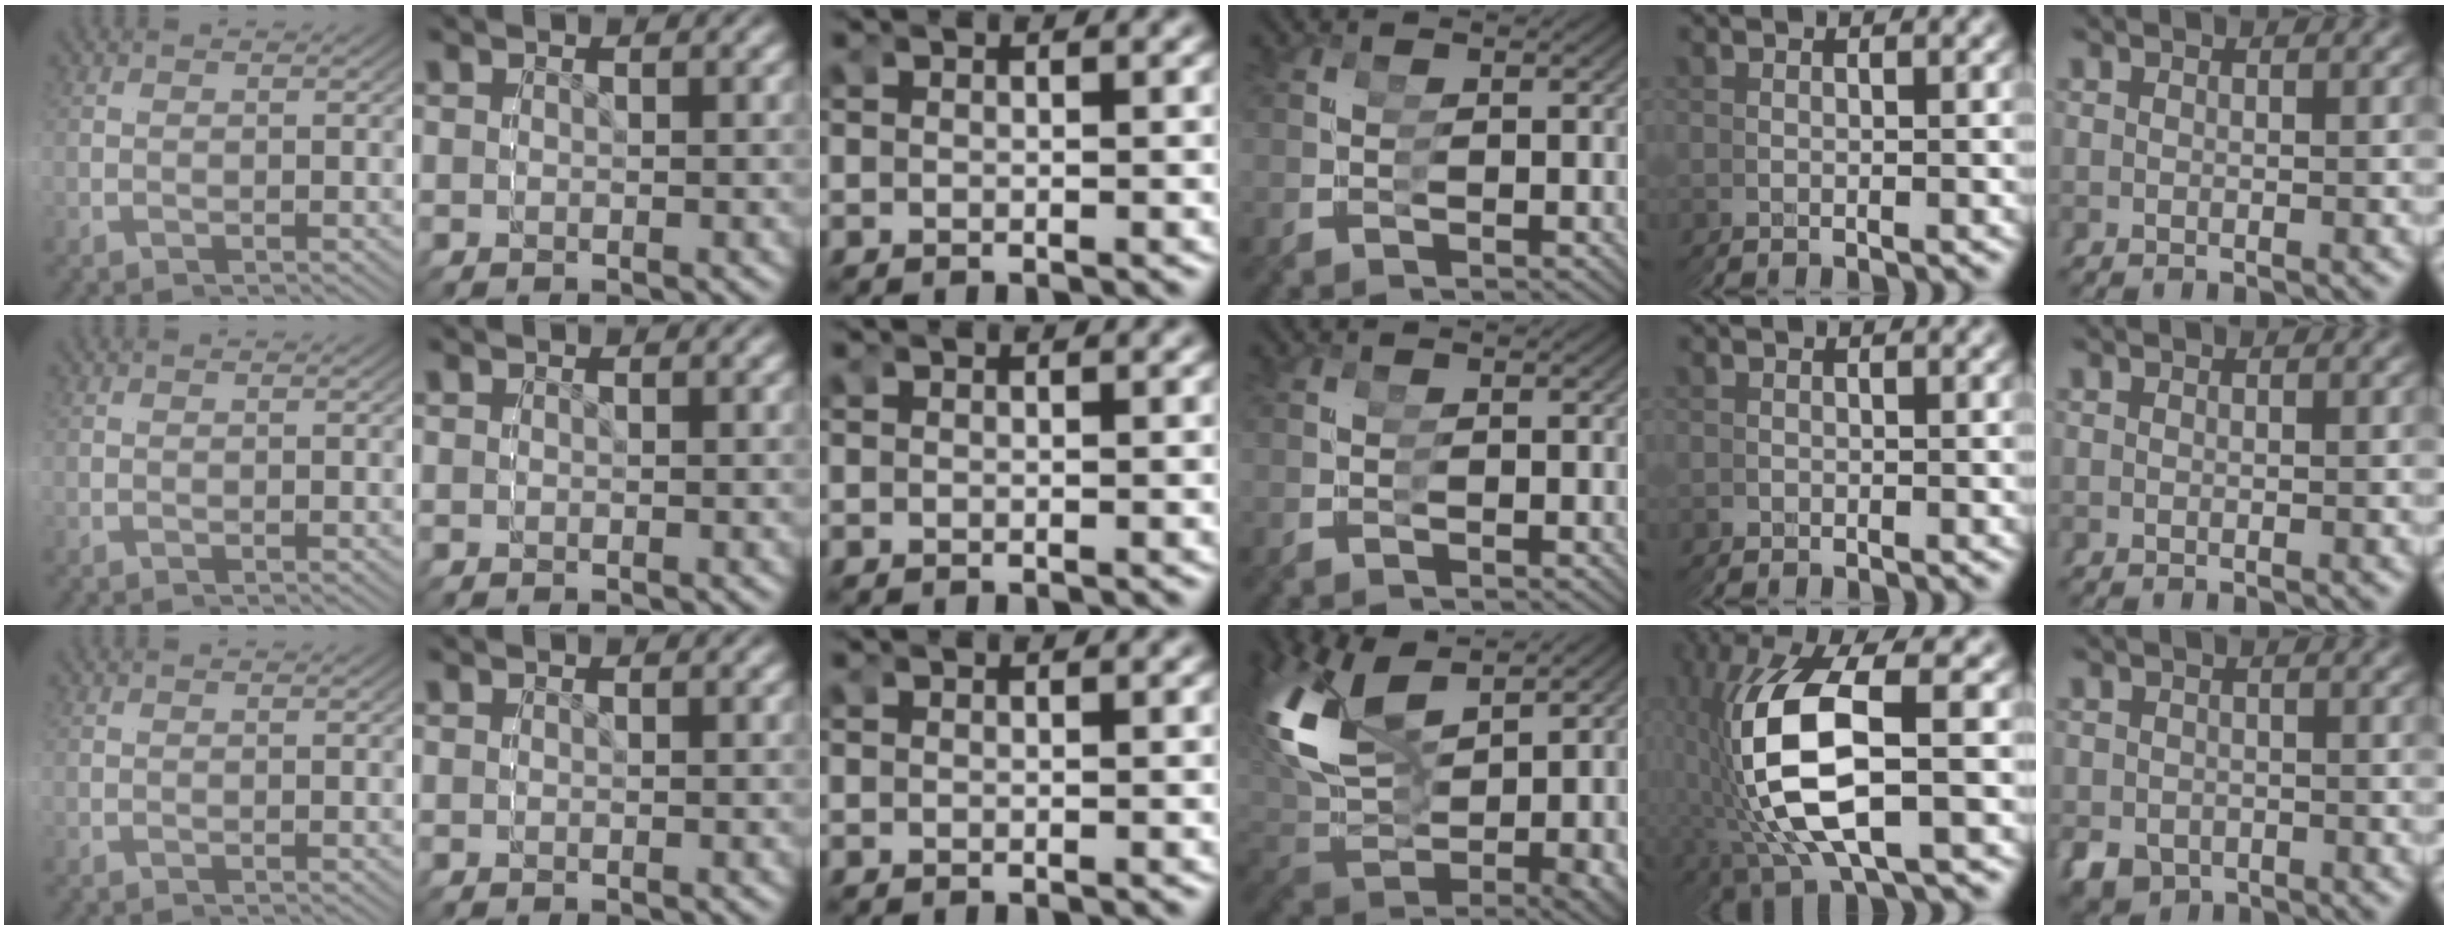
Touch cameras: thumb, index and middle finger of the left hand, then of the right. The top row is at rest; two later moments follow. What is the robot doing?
{"motion": "grasp_and_lifting", "object": "glue stick"}